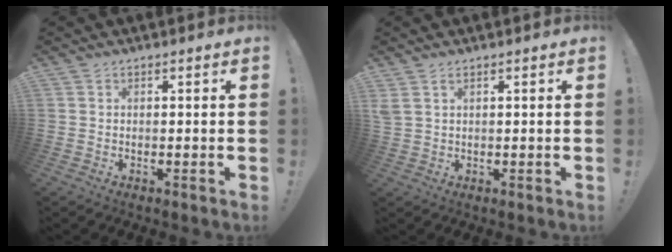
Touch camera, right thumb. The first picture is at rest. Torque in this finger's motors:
{"motor_torque": [-0.02, 0.03, 0.20, 0.17, 0.00]}